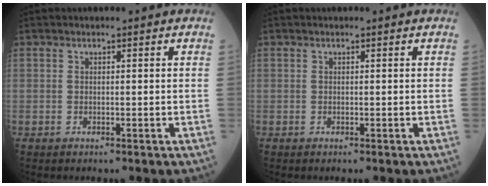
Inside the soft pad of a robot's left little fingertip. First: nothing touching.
{"total": 0.0}